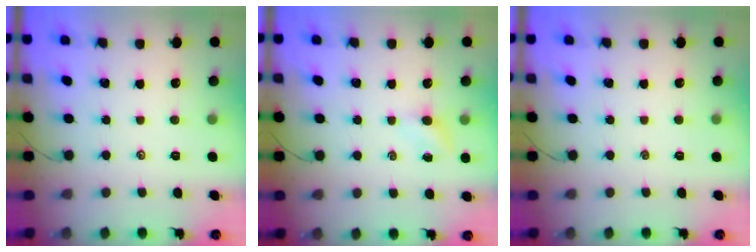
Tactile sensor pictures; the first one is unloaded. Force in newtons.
{"total": 4.2, "press": 3.9, "slide": 1.3}
{"total": 0.0}